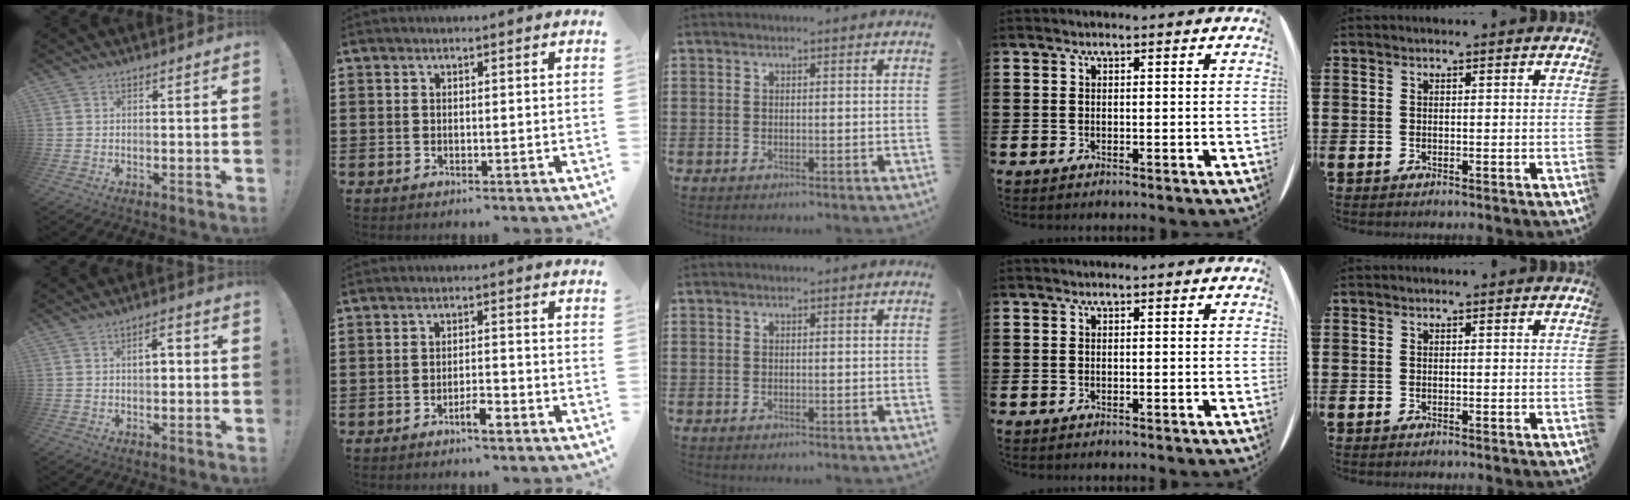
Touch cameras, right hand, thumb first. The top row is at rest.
{"thumb": {"total": 3.9, "force": [0.1, 2.0, 3.3], "torque": [-0.043, 0.005, -0.006]}, "index": {"total": 2.9, "force": [-2.0, 0.8, 1.9], "torque": [-0.032, 0.007, -0.037]}}